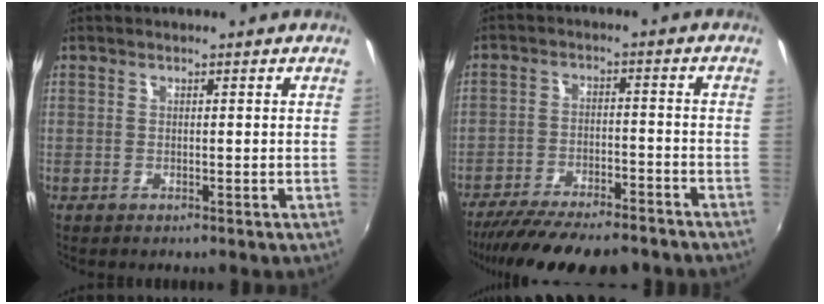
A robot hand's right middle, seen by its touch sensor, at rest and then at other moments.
{"total": 18.1, "force": [-15.4, 4.2, 8.6], "torque": [-0.169, -0.036, -0.229]}